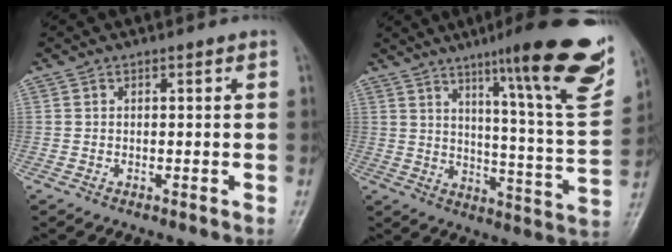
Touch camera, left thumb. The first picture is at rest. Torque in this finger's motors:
{"motor_torque": [0.88, 0.44, 1.39, -1.40, 0.31]}